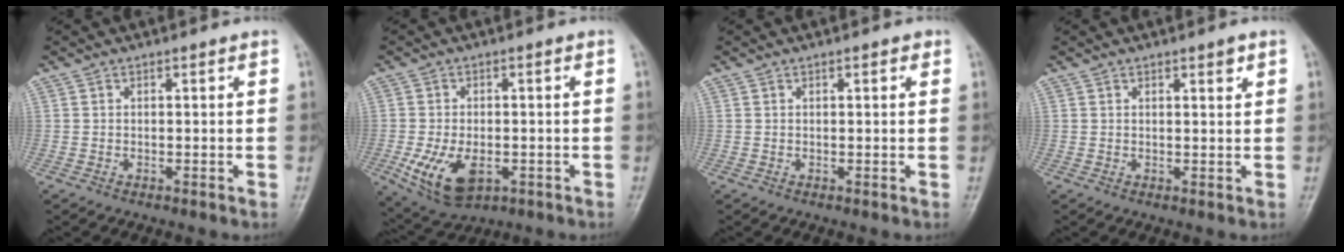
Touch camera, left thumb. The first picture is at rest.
{"total": 9.8, "force": [-3.0, 5.8, 7.3], "torque": [-0.133, -0.003, -0.040]}
{"total": 1.2, "force": [0.6, 0.5, 0.9], "torque": [-0.009, 0.001, 0.005]}
{"total": 1.9, "force": [1.2, 0.6, 1.4], "torque": [-0.015, -0.006, 0.016]}